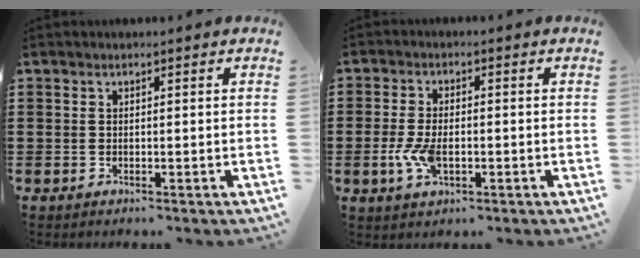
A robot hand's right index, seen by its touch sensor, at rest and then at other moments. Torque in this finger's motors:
{"motor_torque": [1.02, 1.12, 0.18, 0.04]}